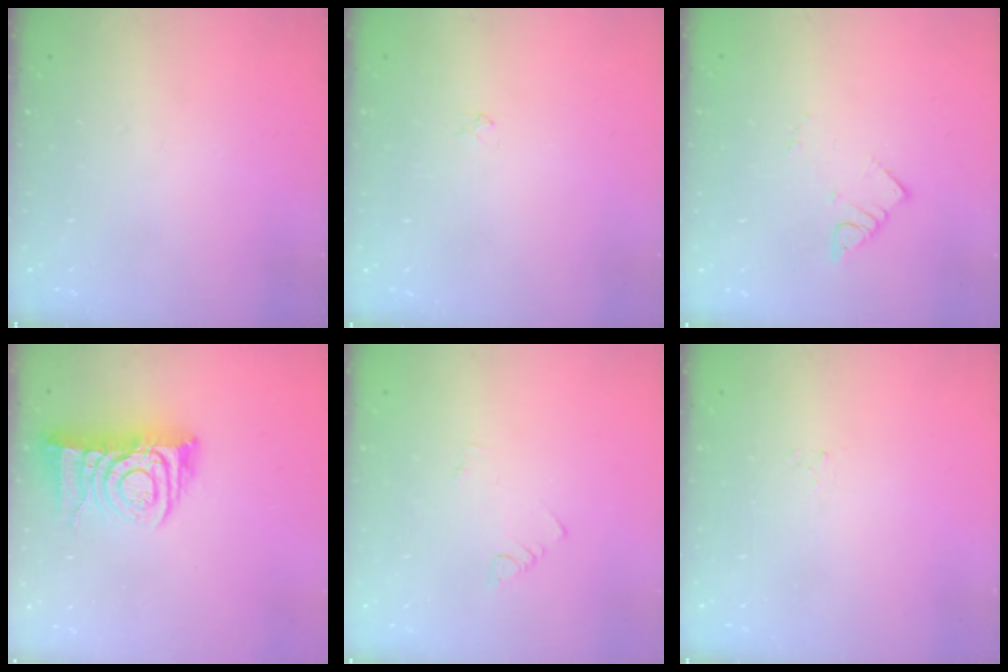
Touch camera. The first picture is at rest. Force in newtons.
{"total": 2.2, "press": 2.2, "slide": 0.3}
{"total": 2.7, "press": 2.7, "slide": 0.1}
{"total": 10.3, "press": 10.2, "slide": 1.1}
{"total": 1.1, "press": 1.1, "slide": 0.3}
{"total": 1.5, "press": 1.5, "slide": 0.2}